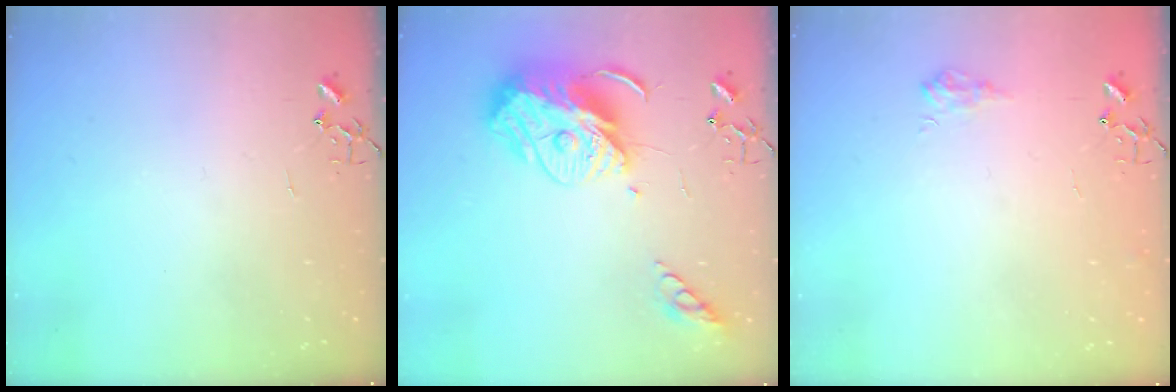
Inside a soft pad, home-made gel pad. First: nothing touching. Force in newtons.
{"total": 15.0, "press": 14.9, "slide": 1.3}
{"total": 6.7, "press": 6.6, "slide": 0.9}